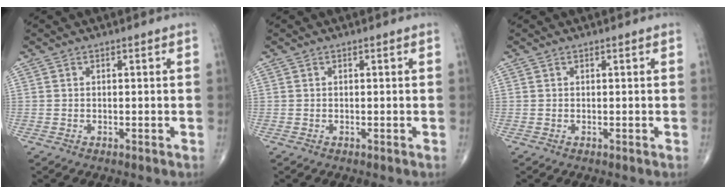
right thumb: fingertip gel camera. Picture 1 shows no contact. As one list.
[{"total": 0.0}, {"total": 0.0}]